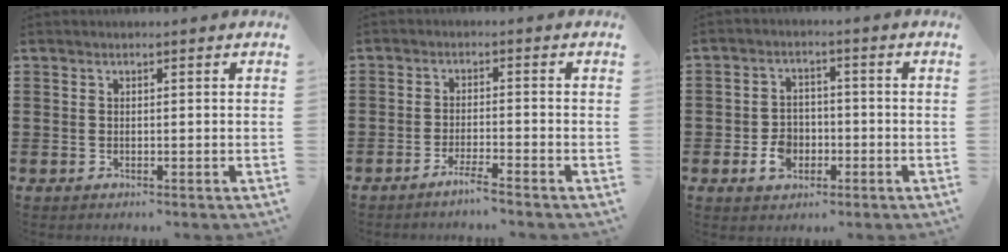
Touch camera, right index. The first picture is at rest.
{"total": 2.8, "force": [-2.5, -0.3, 1.3], "torque": [-0.022, 0.001, -0.046]}
{"total": 4.6, "force": [-1.7, 3.4, 2.6], "torque": [-0.066, 0.001, -0.034]}